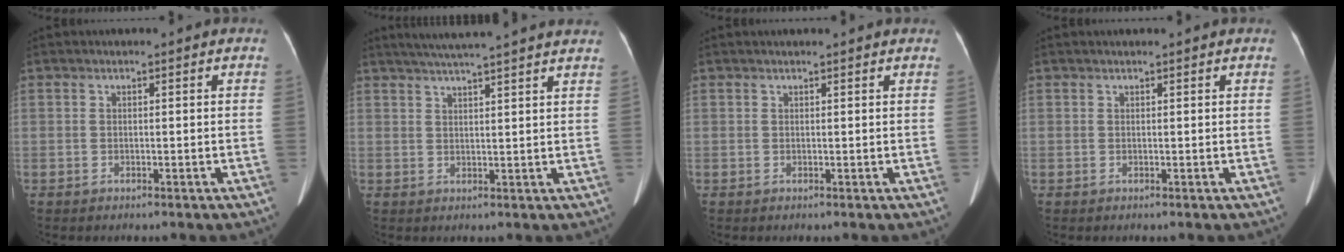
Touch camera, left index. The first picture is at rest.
{"total": 15.1, "force": [13.3, -0.1, 7.2], "torque": [-0.124, 0.026, 0.173]}
{"total": 3.8, "force": [3.5, 0.3, 1.4], "torque": [-0.018, 0.026, 0.037]}
{"total": 1.7, "force": [1.5, 0.1, 0.7], "torque": [-0.009, 0.021, 0.022]}